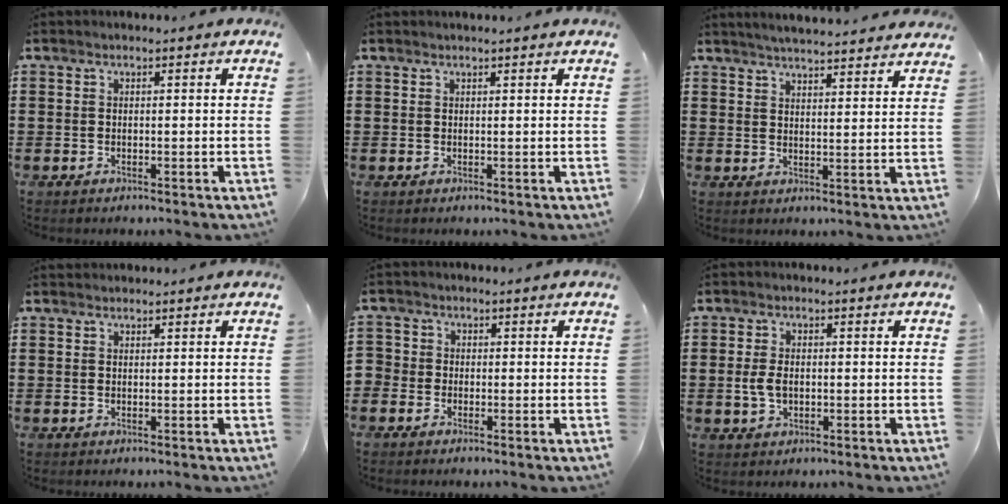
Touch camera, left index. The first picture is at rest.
{"total": 0.6, "force": [0.5, -0.1, 0.3], "torque": [-0.007, -0.002, 0.010]}
{"total": 4.1, "force": [4.0, -0.5, 0.6], "torque": [-0.026, -0.021, 0.071]}
{"total": 0.6, "force": [0.5, 0.2, 0.0], "torque": [-0.001, 0.000, 0.011]}
{"total": 1.7, "force": [-1.0, 1.4, -0.1], "torque": [-0.008, 0.003, -0.025]}
{"total": 3.4, "force": [-0.3, 2.1, 2.6], "torque": [-0.075, -0.003, -0.013]}